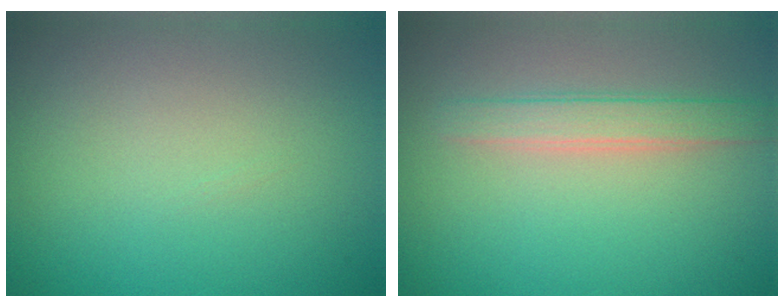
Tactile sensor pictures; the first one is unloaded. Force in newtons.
{"total": 2.4, "press": 2.4, "slide": 0.2}